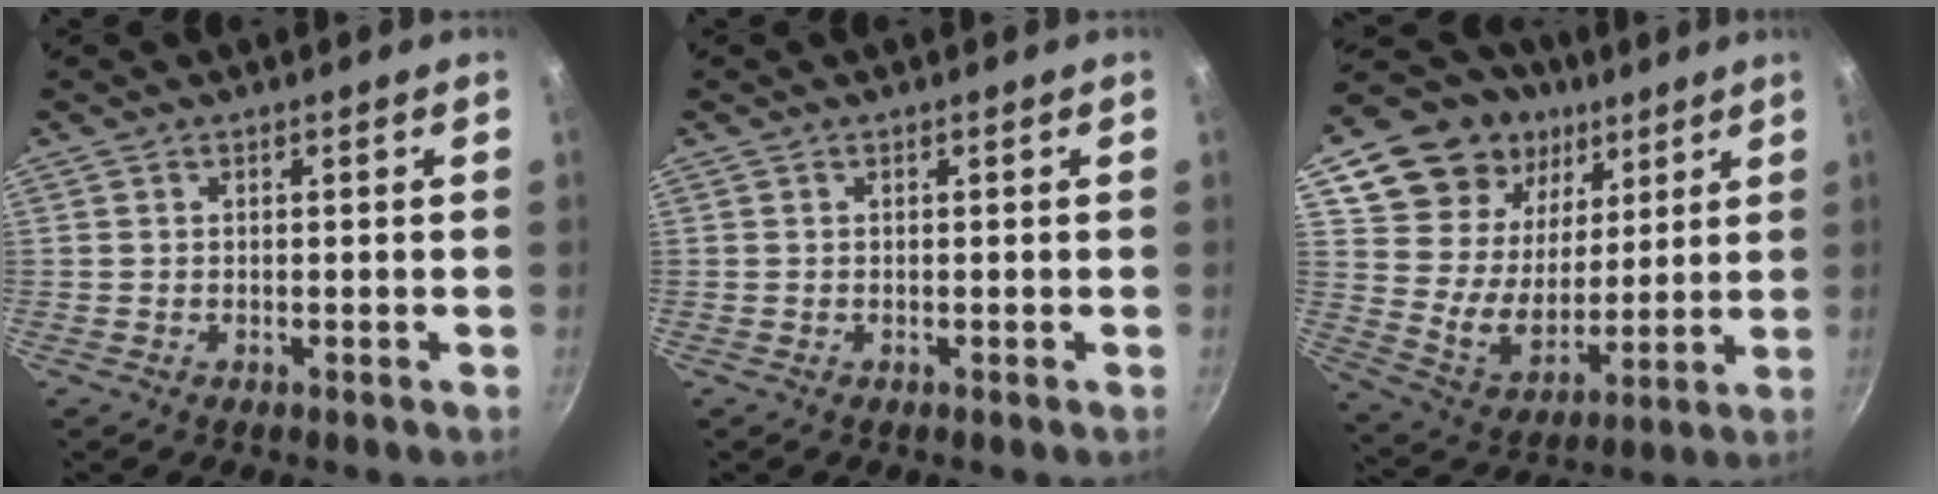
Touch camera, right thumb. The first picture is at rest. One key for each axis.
{"total": 0.0}
{"total": 21.9, "fx": 10.7, "fy": 16.1, "fz": 10.2, "tx": -0.157, "ty": -0.045, "tz": 0.199}